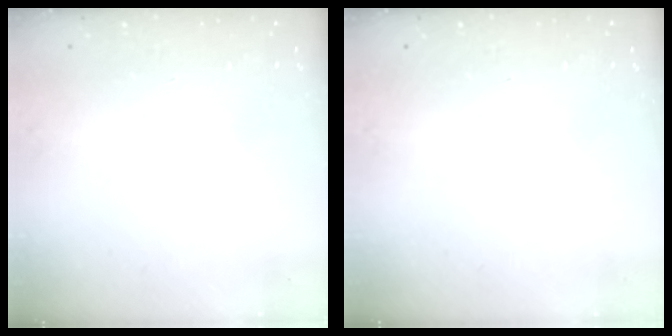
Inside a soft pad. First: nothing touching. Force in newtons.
{"total": 0.0}